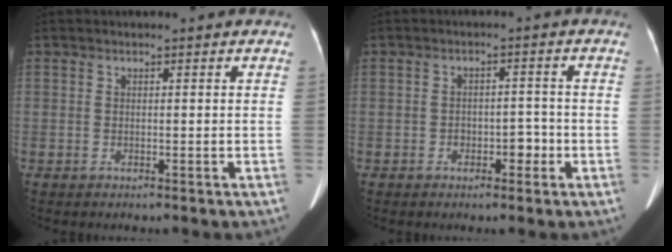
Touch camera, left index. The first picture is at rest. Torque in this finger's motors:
{"motor_torque": [-0.01, -0.03, 0.02, 0.00]}